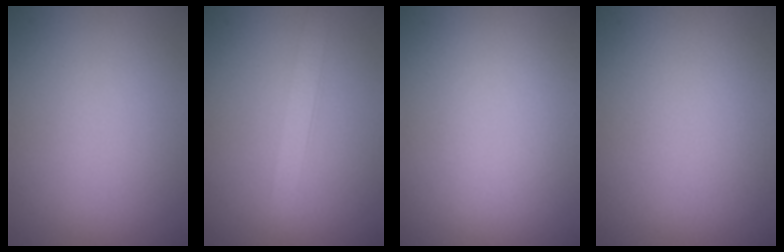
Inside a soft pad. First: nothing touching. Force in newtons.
{"total": 1.9, "press": 1.9, "slide": 0.1}
{"total": 0.0}
{"total": 0.0}